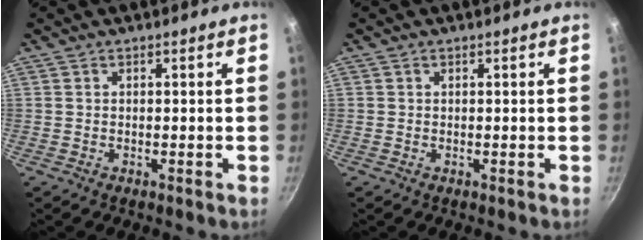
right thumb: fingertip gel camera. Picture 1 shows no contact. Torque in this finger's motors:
{"motor_torque": [1.09, 0.04, -1.12, 0.66, 0.04]}